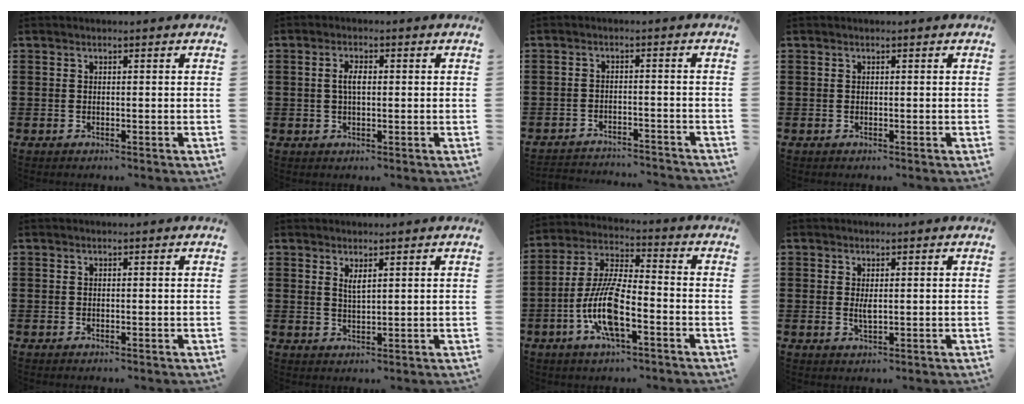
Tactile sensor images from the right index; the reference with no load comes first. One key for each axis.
{"total": 2.8, "fx": 0.2, "fy": 1.1, "fz": 2.6, "tx": -0.052, "ty": 0.004, "tz": 0.002}
{"total": 2.9, "fx": -2.9, "fy": 0.0, "fz": 0.1, "tx": -0.006, "ty": -0.001, "tz": -0.062}
{"total": 0.0}
{"total": 0.0}
{"total": 1.8, "fx": 1.2, "fy": 0.5, "fz": 1.3, "tx": -0.027, "ty": 0.003, "tz": 0.022}
{"total": 10.6, "fx": -3.9, "fy": 3.0, "fz": 9.4, "tx": -0.215, "ty": -0.008, "tz": -0.079}
{"total": 1.9, "fx": 0.3, "fy": 0.6, "fz": 1.8, "tx": -0.035, "ty": 0.001, "tz": 0.005}